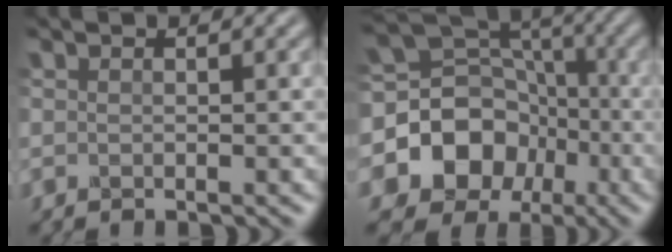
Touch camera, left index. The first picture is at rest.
{"total": 9.4, "force": [-2.3, 8.3, 3.7], "torque": [-0.066, 0.012, -0.064]}